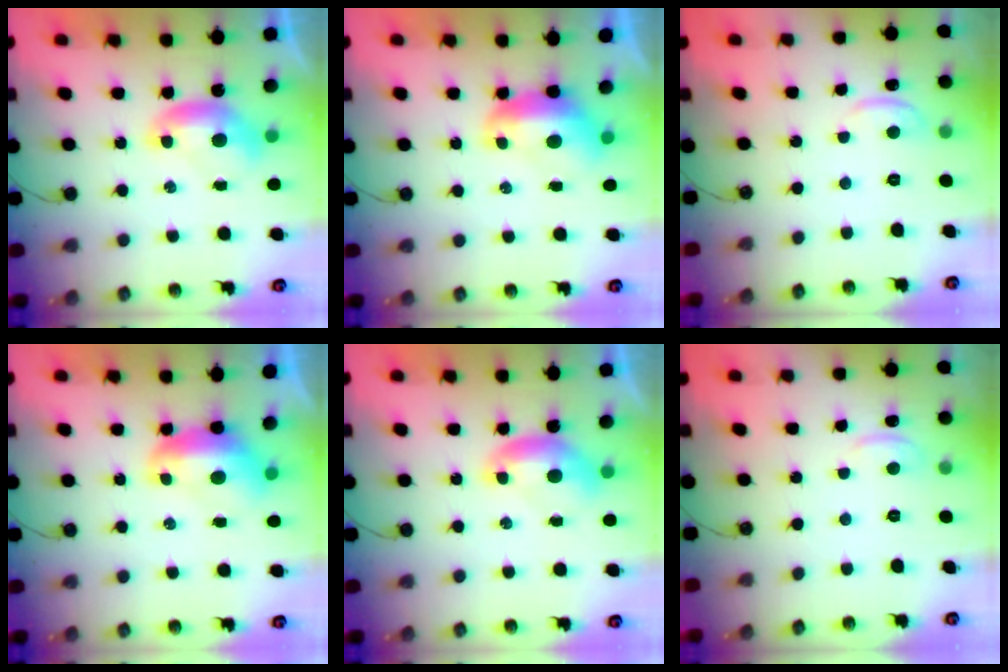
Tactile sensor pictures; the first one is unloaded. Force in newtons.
{"total": 1.6, "press": 1.4, "slide": 0.7}
{"total": 0.9, "press": 0.8, "slide": 0.4}
{"total": 1.6, "press": 1.4, "slide": 0.7}
{"total": 0.0}
{"total": 2.1, "press": 2.1, "slide": 0.2}